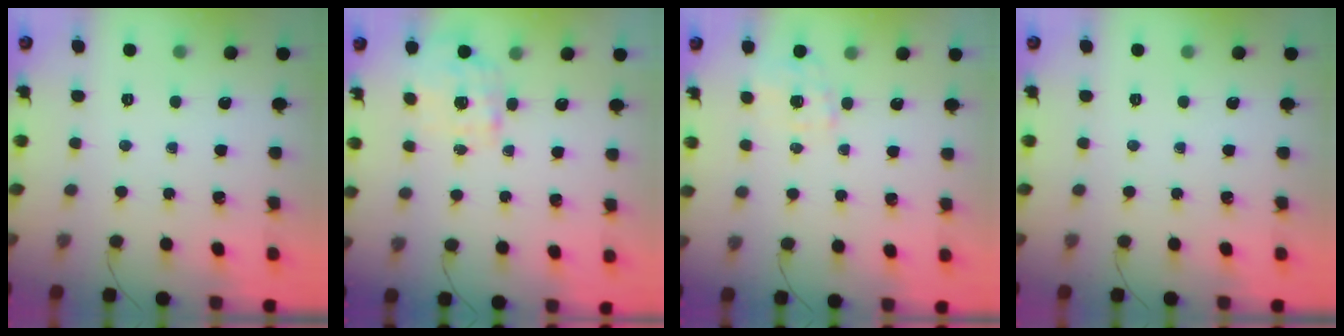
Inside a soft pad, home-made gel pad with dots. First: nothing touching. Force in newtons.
{"total": 1.4, "press": 1.2, "slide": 0.7}
{"total": 4.2, "press": 4.0, "slide": 1.1}
{"total": 0.0}